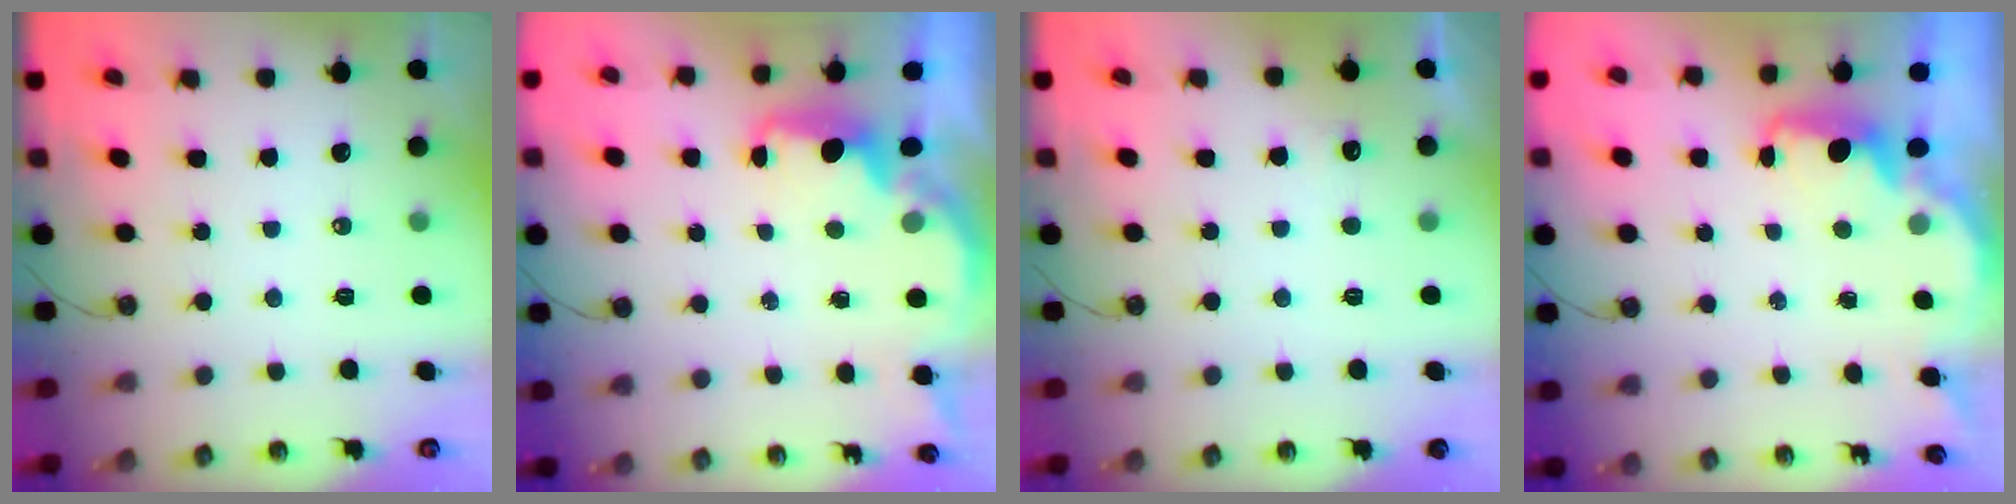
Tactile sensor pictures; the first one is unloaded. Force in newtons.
{"total": 2.3, "press": 2.1, "slide": 0.8}
{"total": 2.6, "press": 2.4, "slide": 1.0}
{"total": 1.8, "press": 1.7, "slide": 0.7}